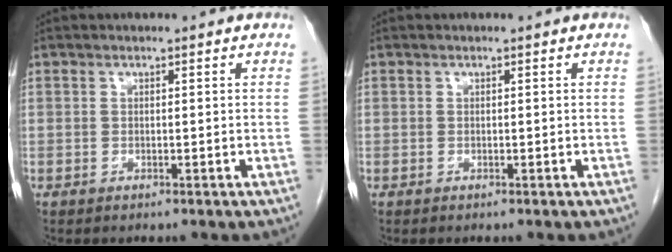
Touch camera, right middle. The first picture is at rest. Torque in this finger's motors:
{"motor_torque": [0.00, 0.00, 0.00, 0.00]}